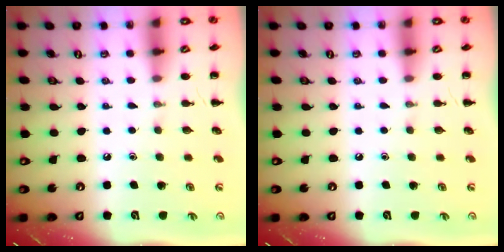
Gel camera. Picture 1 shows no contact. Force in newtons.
{"total": 0.0}